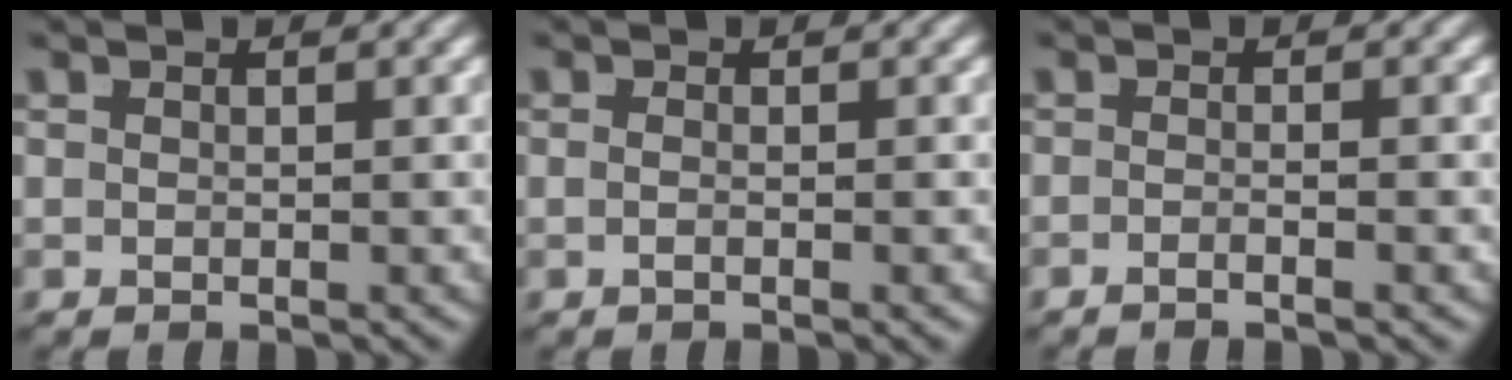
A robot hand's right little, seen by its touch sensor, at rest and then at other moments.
{"total": 0.9, "force": [-0.5, -0.4, 0.7], "torque": [-0.012, -0.003, -0.007]}
{"total": 1.5, "force": [-1.2, -0.6, 0.6], "torque": [-0.007, -0.001, -0.023]}